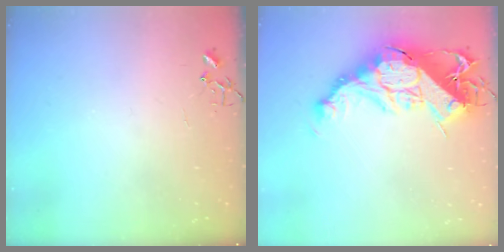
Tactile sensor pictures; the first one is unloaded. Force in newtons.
{"total": 21.2, "press": 21.1, "slide": 2.3}